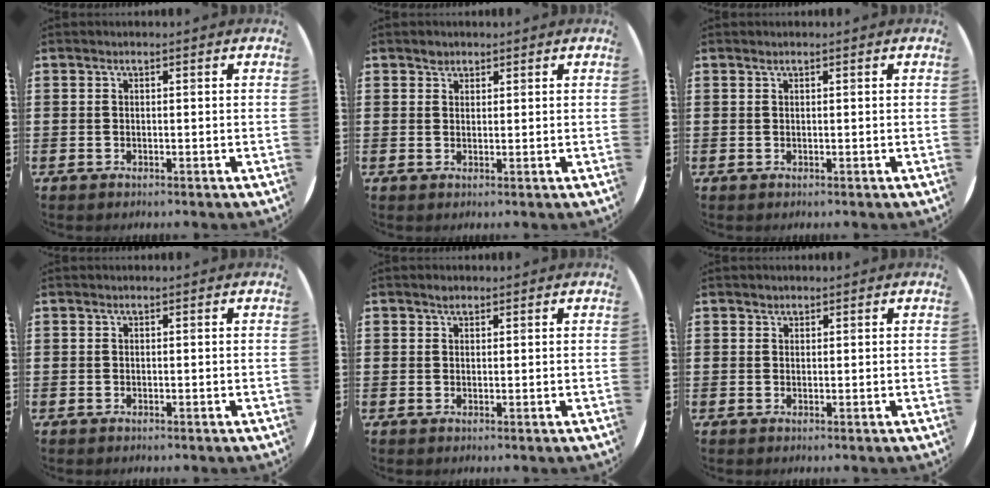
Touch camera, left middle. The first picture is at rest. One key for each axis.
{"total": 1.3, "fx": 1.1, "fy": 0.7, "fz": 0.0, "tx": 0.006, "ty": -0.001, "tz": 0.020}
{"total": 0.0}
{"total": 0.0}
{"total": 0.9, "fx": 0.7, "fy": 0.6, "fz": 0.2, "tx": 0.004, "ty": -0.001, "tz": 0.012}
{"total": 0.7, "fx": 0.6, "fy": 0.3, "fz": -0.1, "tx": 0.002, "ty": 0.003, "tz": 0.011}